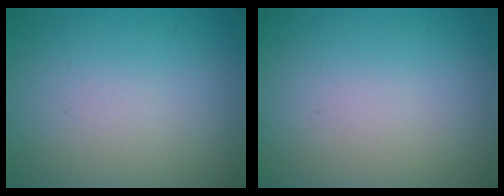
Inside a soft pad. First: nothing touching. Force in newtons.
{"total": 0.0}